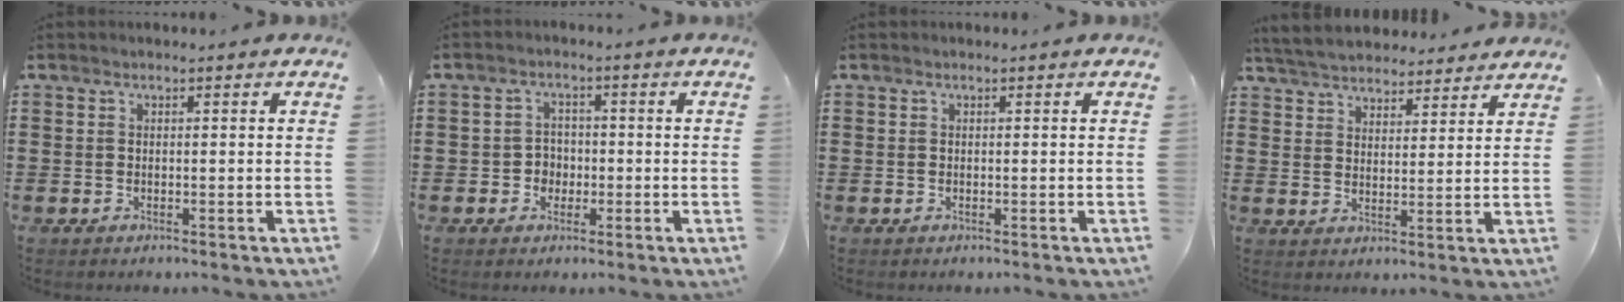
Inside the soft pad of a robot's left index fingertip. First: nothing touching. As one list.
[{"total": 2.7, "force": [-0.8, 2.4, 1.0], "torque": [-0.027, 0.004, -0.021]}, {"total": 0.0}, {"total": 5.1, "force": [4.9, 1.1, 0.8], "torque": [-0.037, -0.020, 0.089]}]